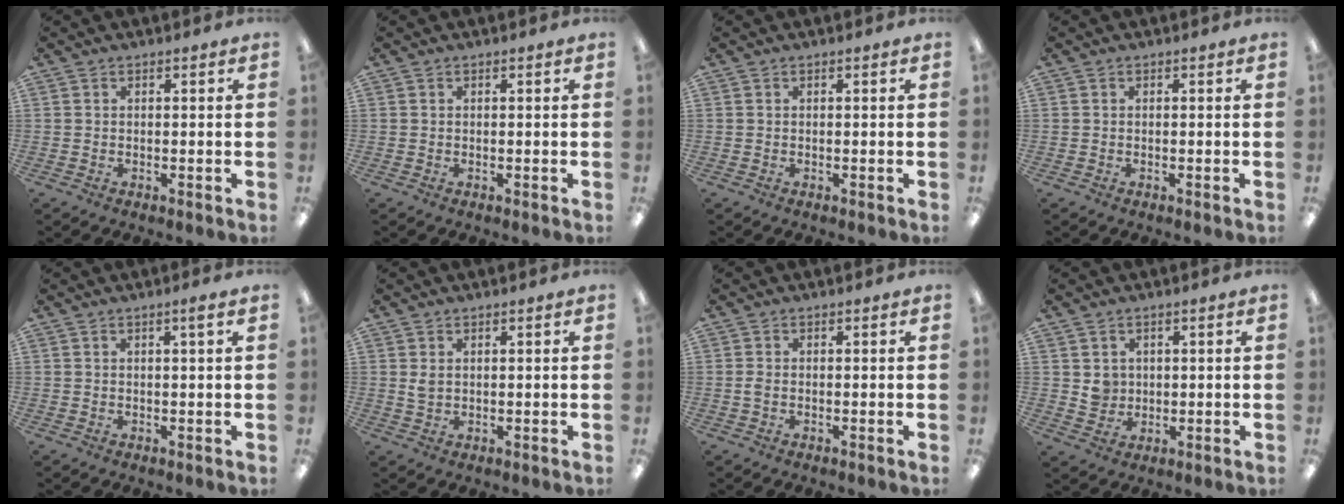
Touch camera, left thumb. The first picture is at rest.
{"total": 0.0}
{"total": 0.0}
{"total": 0.0}
{"total": 1.7, "force": [1.0, 0.0, 1.4], "torque": [-0.030, 0.001, 0.016]}
{"total": 2.0, "force": [0.9, 1.1, 1.3], "torque": [-0.030, 0.003, 0.016]}
{"total": 1.4, "force": [-0.1, 0.7, 1.2], "torque": [-0.022, 0.003, -0.002]}
{"total": 3.8, "force": [1.4, 3.4, 0.7], "torque": [-0.008, -0.001, 0.023]}